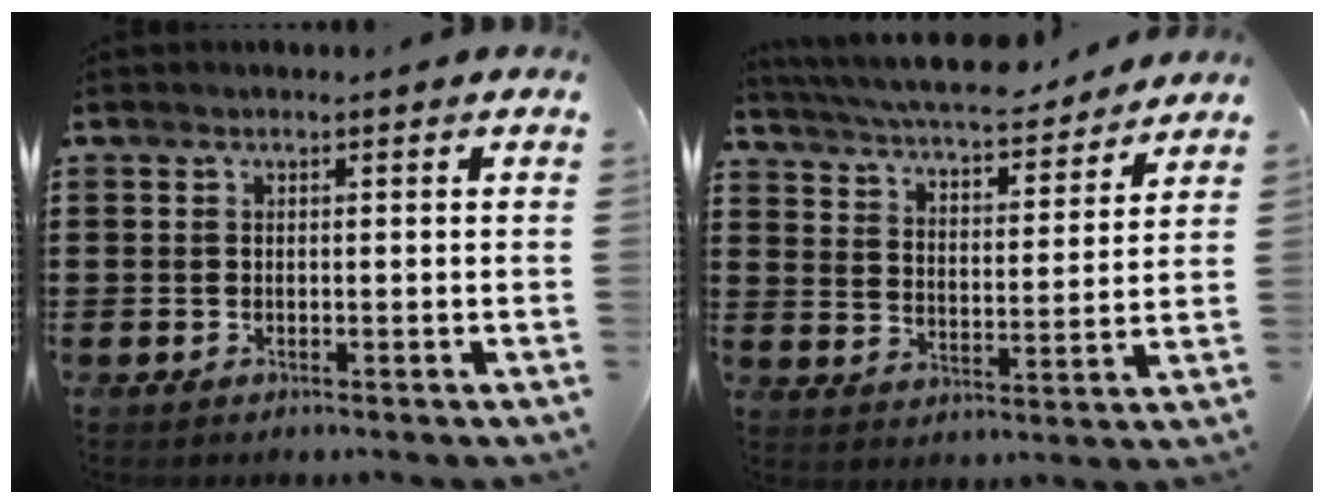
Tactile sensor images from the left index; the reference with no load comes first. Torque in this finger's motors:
{"motor_torque": [2.14, 0.00, 1.05, 0.21]}